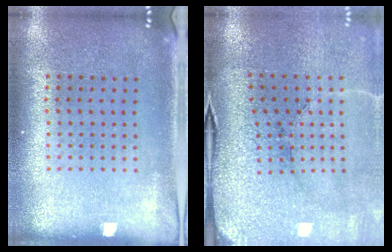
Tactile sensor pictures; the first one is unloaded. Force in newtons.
{"total": 3.7, "press": 3.6, "slide": 0.7}